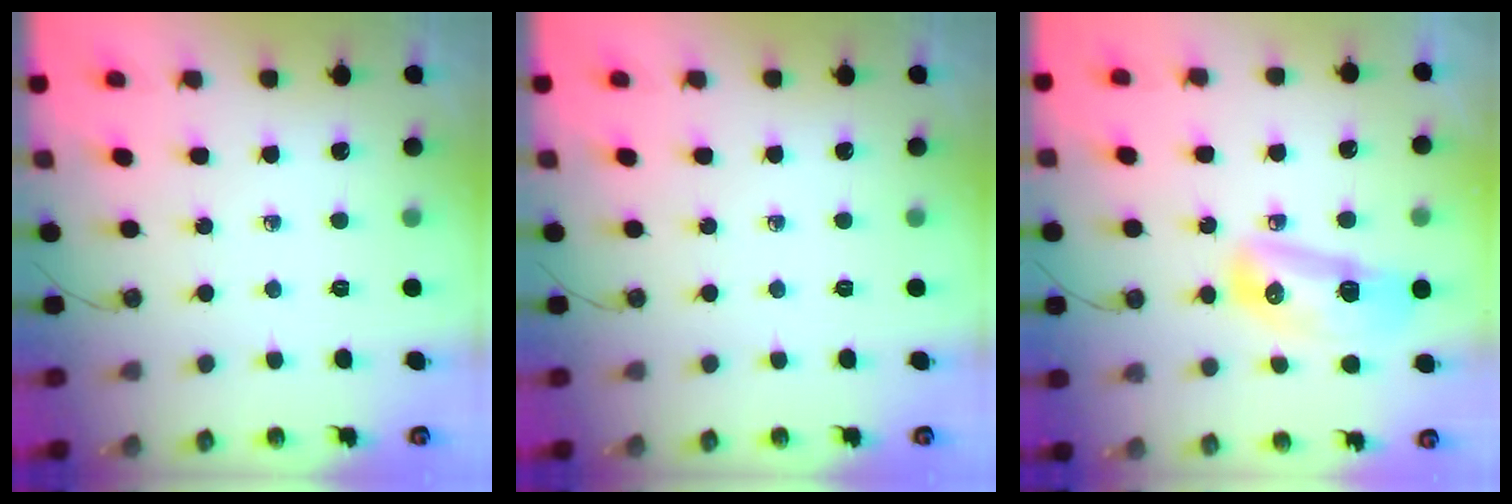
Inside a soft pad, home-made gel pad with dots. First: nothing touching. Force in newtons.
{"total": 0.0}
{"total": 14.2, "press": 12.9, "slide": 6.0}